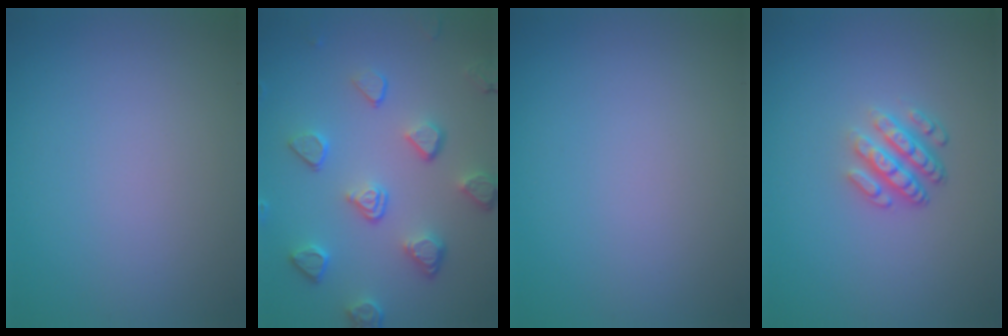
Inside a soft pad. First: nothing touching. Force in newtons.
{"total": 4.9, "press": 3.7, "slide": 3.2}
{"total": 0.0}
{"total": 3.6, "press": 2.7, "slide": 2.4}